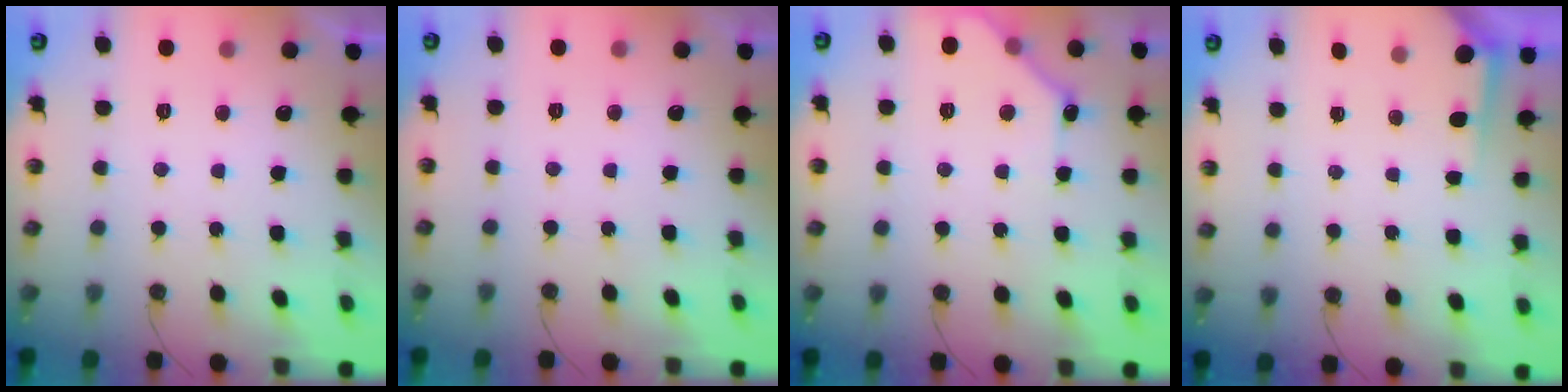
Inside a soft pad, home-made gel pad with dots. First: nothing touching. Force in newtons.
{"total": 0.0}
{"total": 8.9, "press": 8.9, "slide": 0.6}
{"total": 2.2, "press": 2.2, "slide": 0.3}